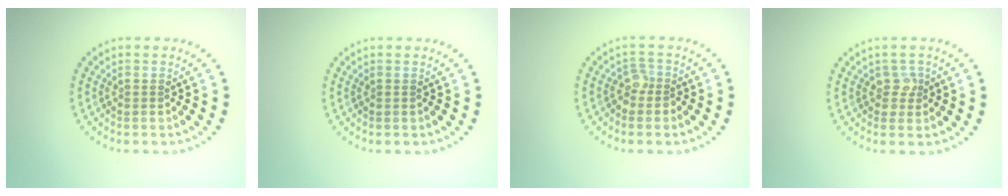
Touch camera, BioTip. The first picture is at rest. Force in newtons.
{"total": 0.0}
{"total": 1.6, "press": 1.3, "slide": 0.9}
{"total": 1.5, "press": 1.3, "slide": 0.7}